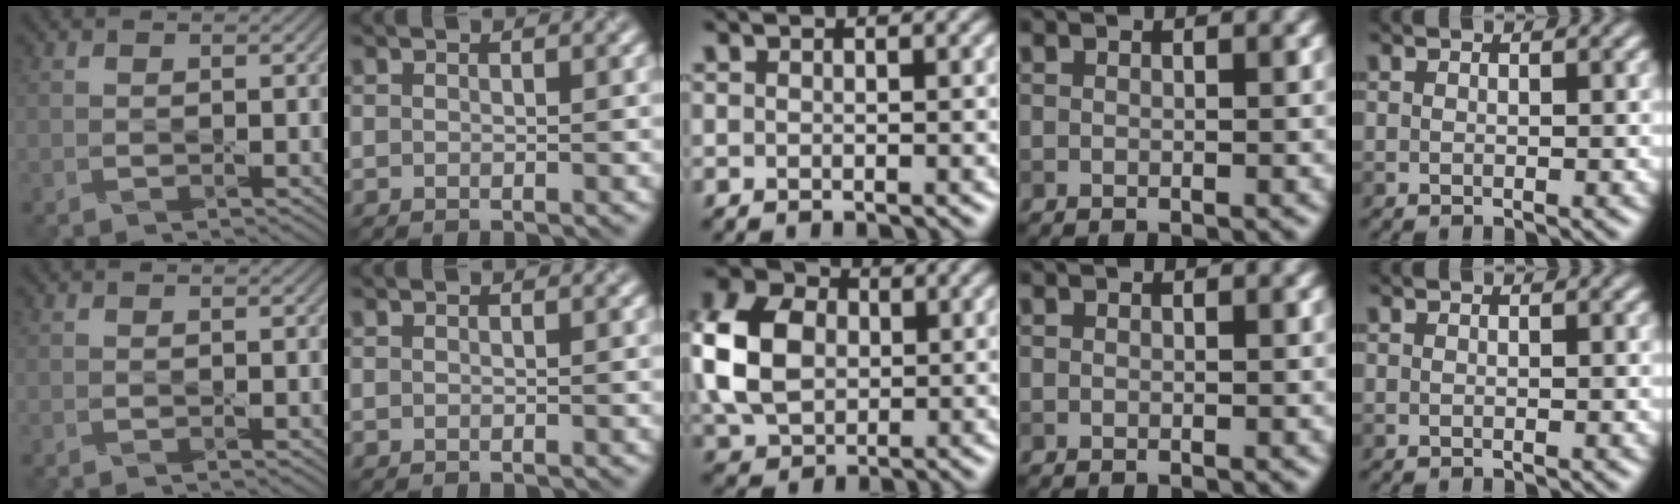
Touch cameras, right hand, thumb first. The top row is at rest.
{"middle": {"total": 9.7, "force": [0.7, 7.3, 6.4], "torque": [-0.163, 0.016, 0.004]}}